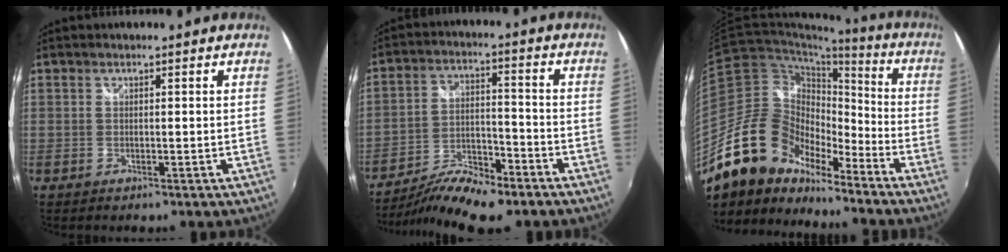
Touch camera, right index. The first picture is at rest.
{"total": 12.9, "force": [-10.3, 3.4, 7.0], "torque": [-0.150, -0.015, -0.187]}
{"total": 17.8, "force": [-13.9, 9.1, 6.4], "torque": [-0.126, 0.025, -0.264]}